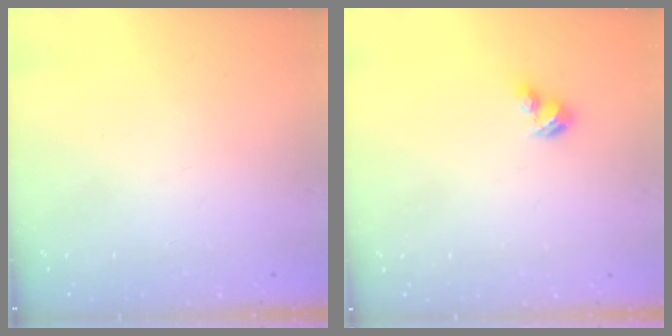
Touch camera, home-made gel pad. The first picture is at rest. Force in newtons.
{"total": 2.9, "press": 2.8, "slide": 0.5}